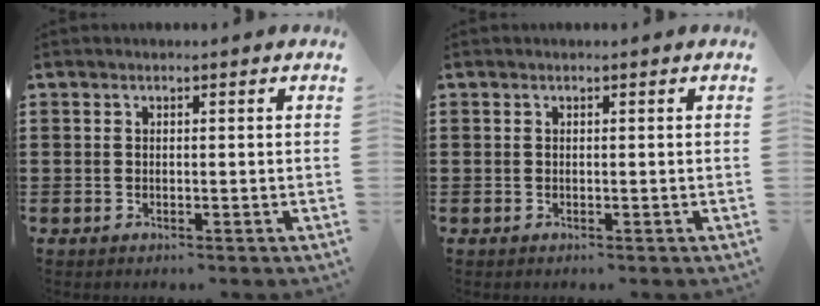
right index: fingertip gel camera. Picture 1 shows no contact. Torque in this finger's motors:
{"motor_torque": [0.00, 0.00, 0.01, 0.00]}